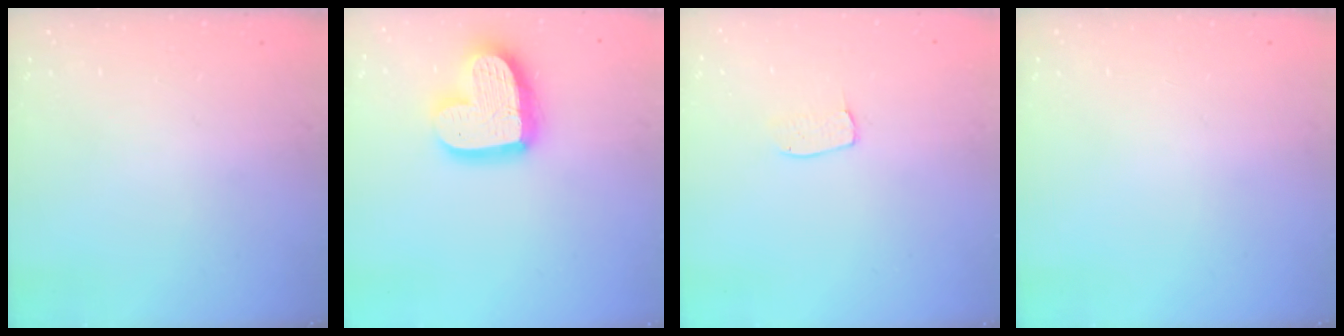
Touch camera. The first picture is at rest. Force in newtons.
{"total": 17.7, "press": 17.7, "slide": 1.1}
{"total": 3.8, "press": 3.8, "slide": 0.2}
{"total": 0.0}